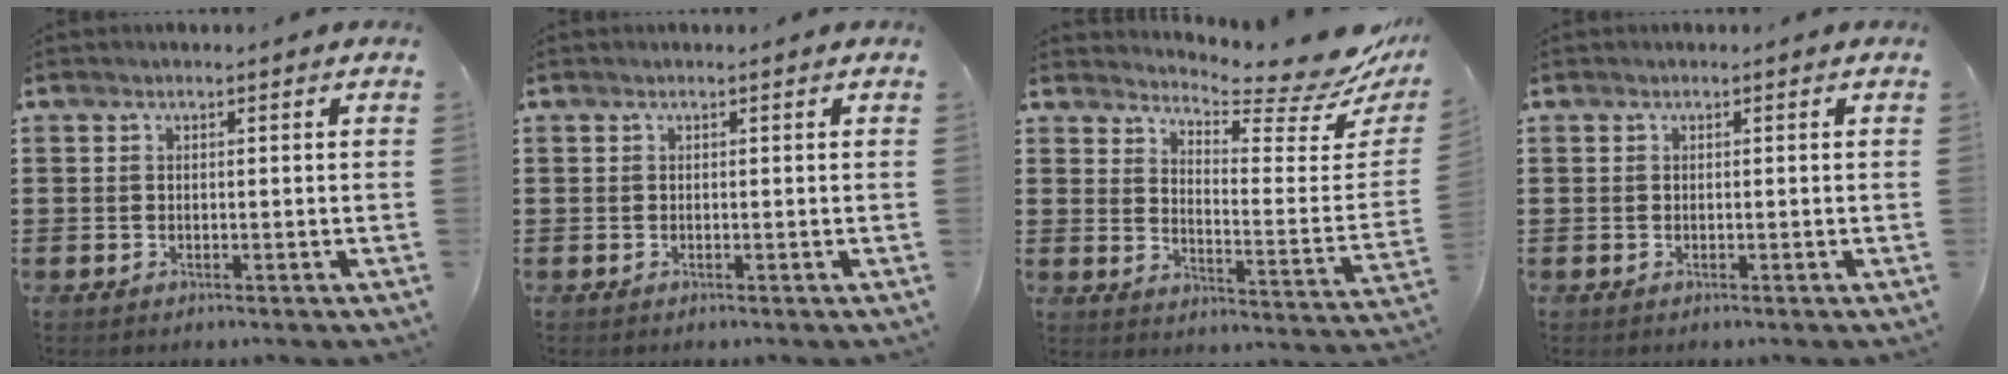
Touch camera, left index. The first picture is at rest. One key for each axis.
{"total": 0.0}
{"total": 6.7, "fx": 6.3, "fy": 0.3, "fz": 2.2, "tx": -0.051, "ty": -0.066, "tz": 0.105}
{"total": 0.0}